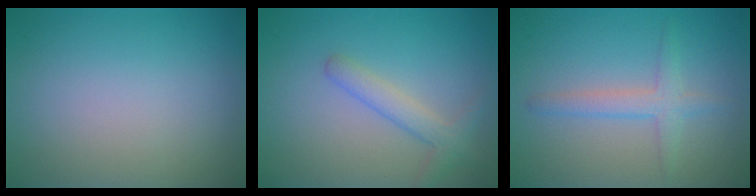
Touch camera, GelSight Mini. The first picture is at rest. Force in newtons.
{"total": 2.5, "press": 2.5, "slide": 0.2}
{"total": 2.3, "press": 2.3, "slide": 0.1}